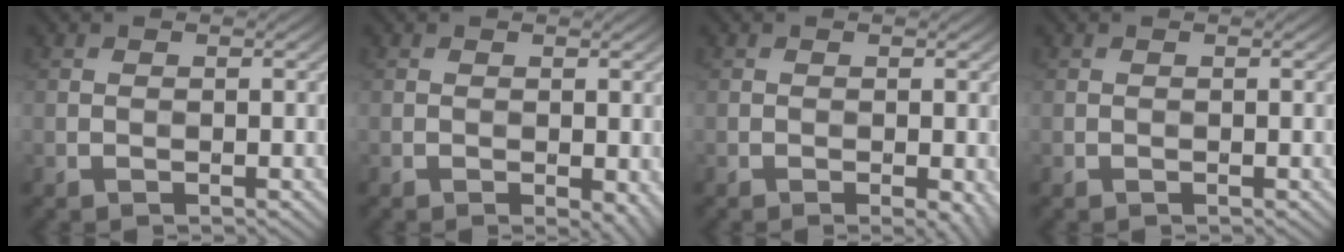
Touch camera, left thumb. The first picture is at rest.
{"total": 2.3, "force": [-0.8, 1.1, 1.9], "torque": [-0.021, -0.008, -0.007]}
{"total": 1.7, "force": [-0.6, 0.4, 1.5], "torque": [-0.020, -0.004, -0.007]}
{"total": 0.0}